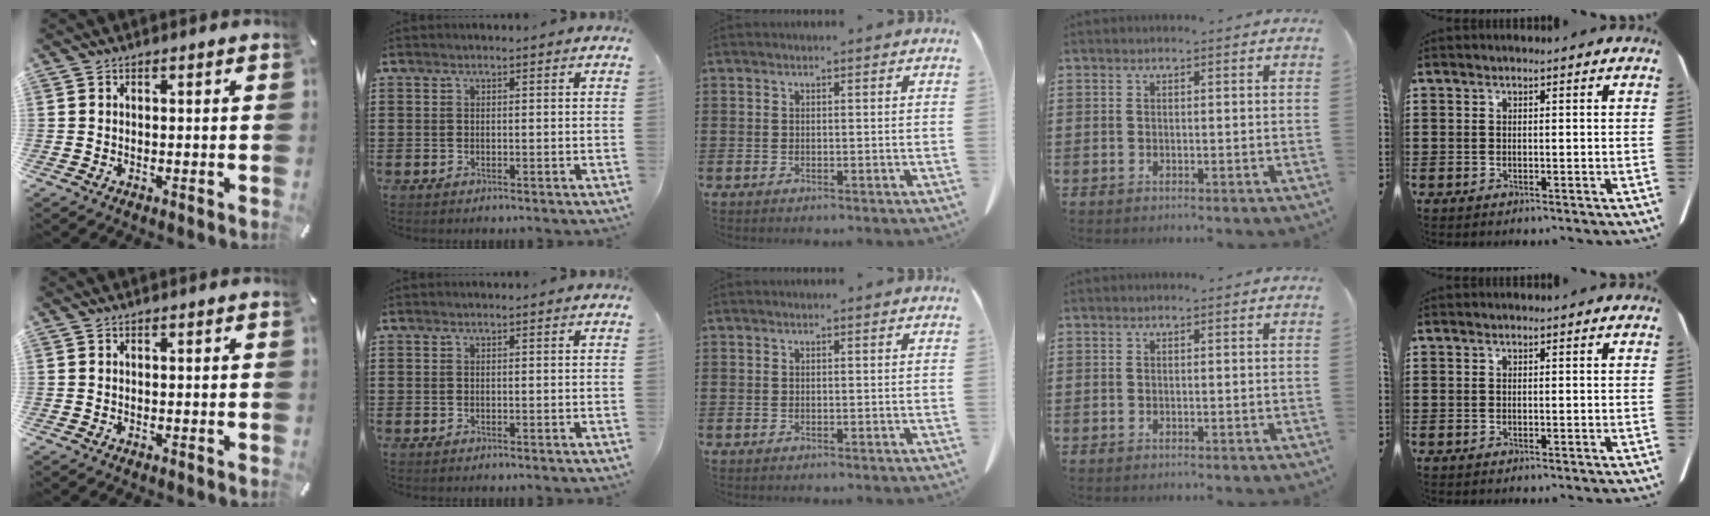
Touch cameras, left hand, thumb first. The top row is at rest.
{}